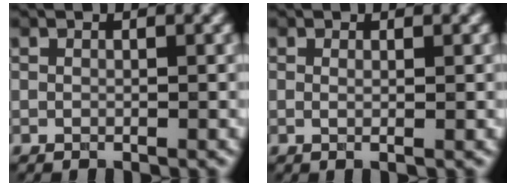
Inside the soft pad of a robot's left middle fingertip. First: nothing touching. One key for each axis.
{"total": 1.3, "fx": 0.1, "fy": 0.4, "fz": 1.3, "tx": -0.017, "ty": -0.003, "tz": -0.006}